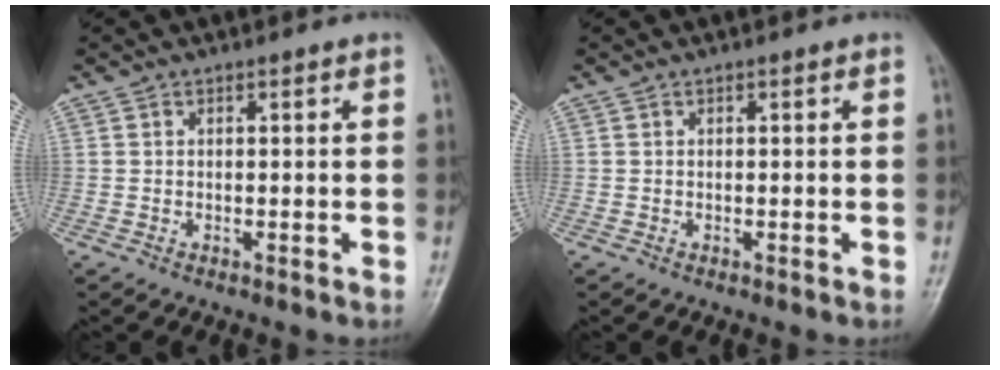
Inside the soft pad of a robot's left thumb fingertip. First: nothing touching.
{"total": 0.0}